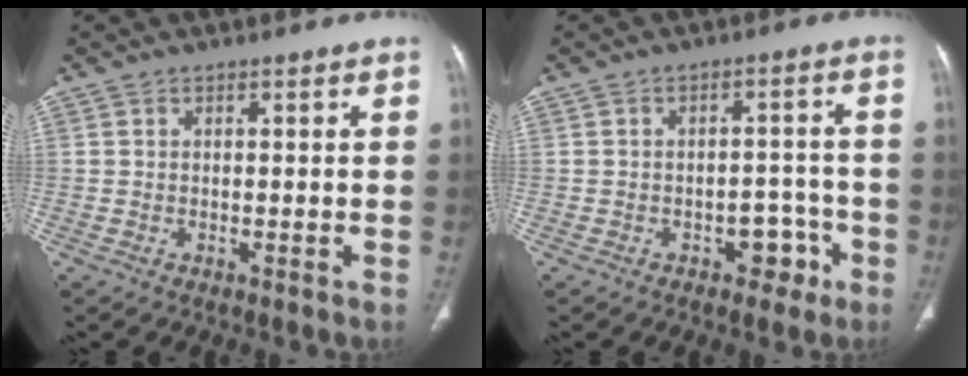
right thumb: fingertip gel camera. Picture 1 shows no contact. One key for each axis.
{"total": 5.3, "fx": -2.7, "fy": 3.5, "fz": 2.9, "tx": -0.011, "ty": 0.032, "tz": -0.035}